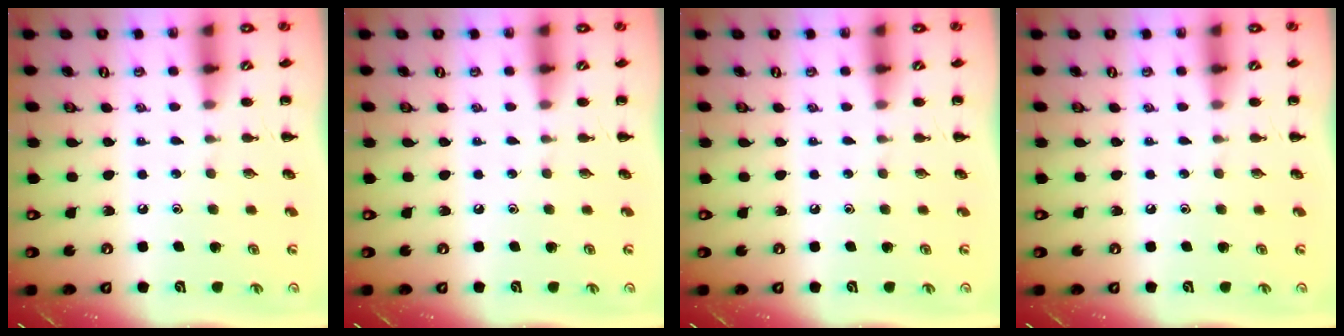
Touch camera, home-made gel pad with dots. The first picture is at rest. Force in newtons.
{"total": 0.0}
{"total": 0.0}
{"total": 0.0}